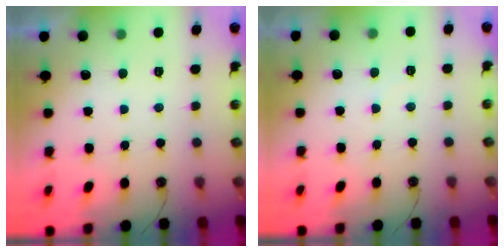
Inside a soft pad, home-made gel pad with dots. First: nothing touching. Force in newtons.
{"total": 3.7, "press": 3.7, "slide": 0.6}